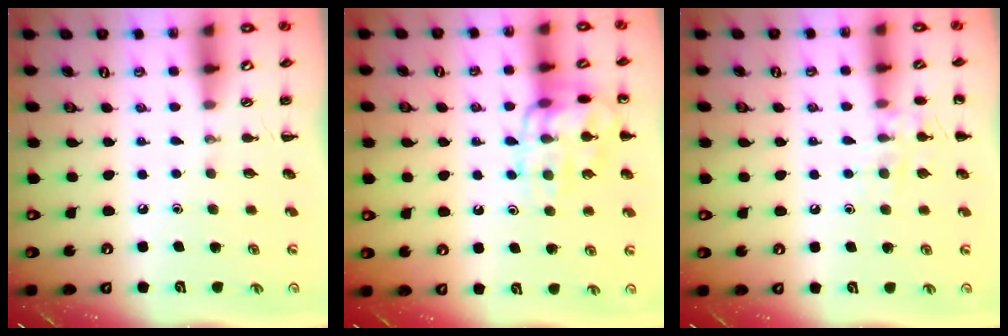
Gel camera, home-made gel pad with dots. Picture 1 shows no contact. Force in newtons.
{"total": 14.7, "press": 14.6, "slide": 1.1}
{"total": 8.2, "press": 8.1, "slide": 1.0}